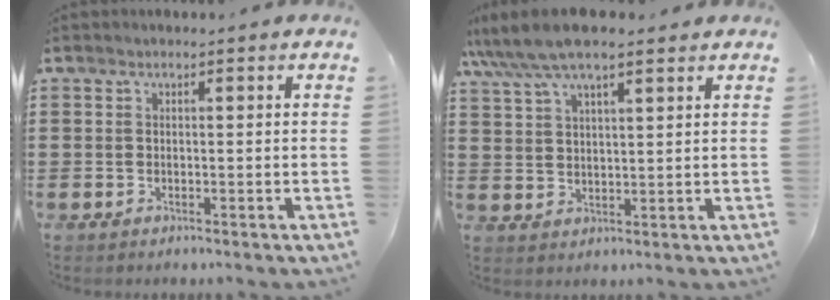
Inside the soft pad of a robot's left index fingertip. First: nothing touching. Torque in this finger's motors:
{"motor_torque": [2.14, 0.00, 1.05, 0.21]}